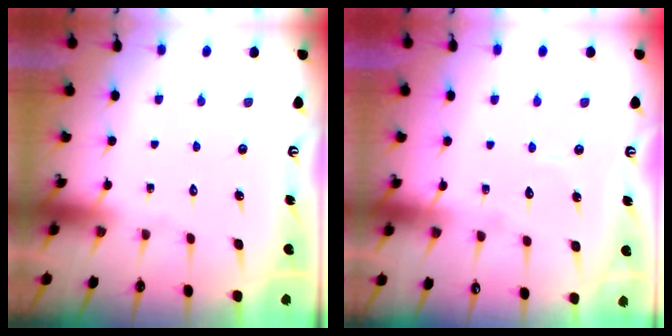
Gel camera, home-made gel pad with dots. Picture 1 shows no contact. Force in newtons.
{"total": 4.1, "press": 4.1, "slide": 0.4}